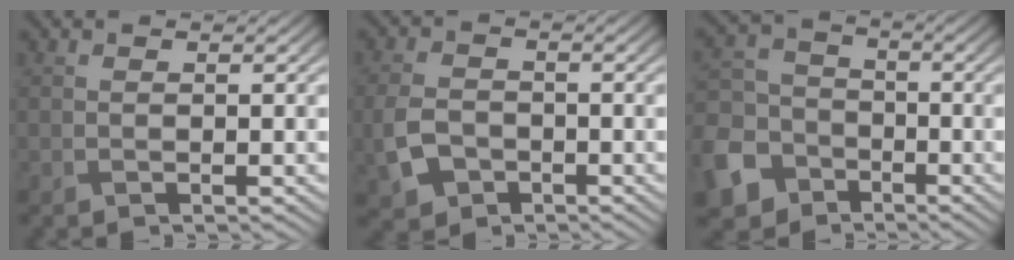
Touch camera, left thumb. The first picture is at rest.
{"total": 4.9, "force": [-1.9, 3.6, 2.8], "torque": [-0.081, -0.009, -0.037]}
{"total": 11.0, "force": [-6.0, 8.3, 3.8], "torque": [-0.120, -0.044, -0.131]}